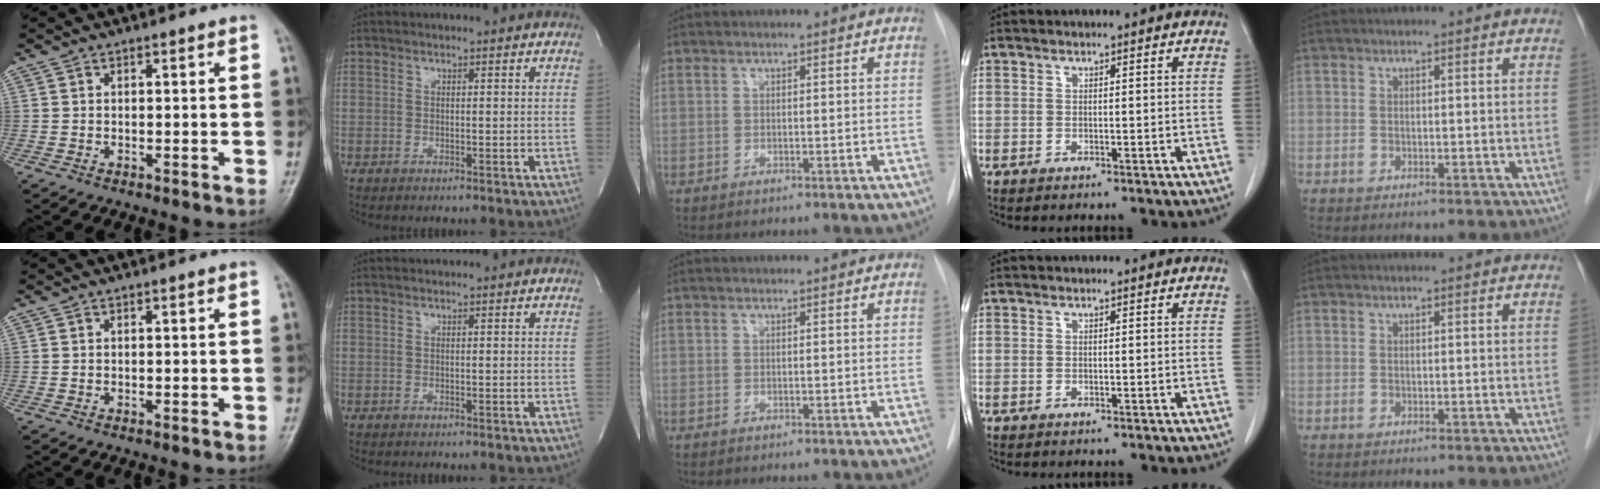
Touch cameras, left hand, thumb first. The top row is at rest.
{}